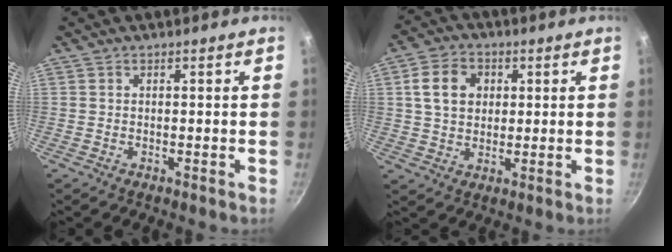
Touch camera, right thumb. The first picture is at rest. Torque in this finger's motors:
{"motor_torque": [0.13, 2.03, 0.80, 0.28, 0.05]}